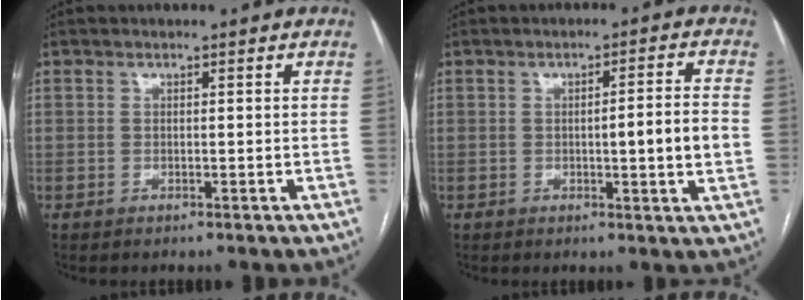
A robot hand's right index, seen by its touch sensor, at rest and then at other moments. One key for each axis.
{"total": 6.3, "fx": -0.5, "fy": 0.1, "fz": 6.3, "tx": -0.090, "ty": 0.005, "tz": -0.006}